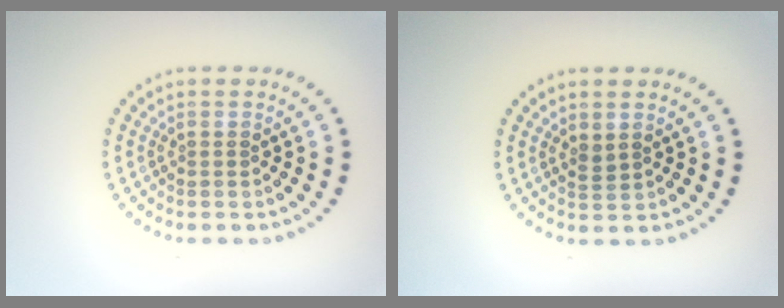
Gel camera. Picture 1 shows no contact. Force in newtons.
{"total": 0.9, "press": 0.7, "slide": 0.5}